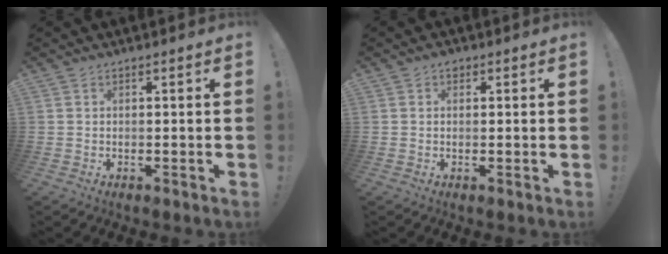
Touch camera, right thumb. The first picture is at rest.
{"total": 1.2, "force": [0.7, 0.9, 0.5], "torque": [0.004, -0.003, 0.009]}